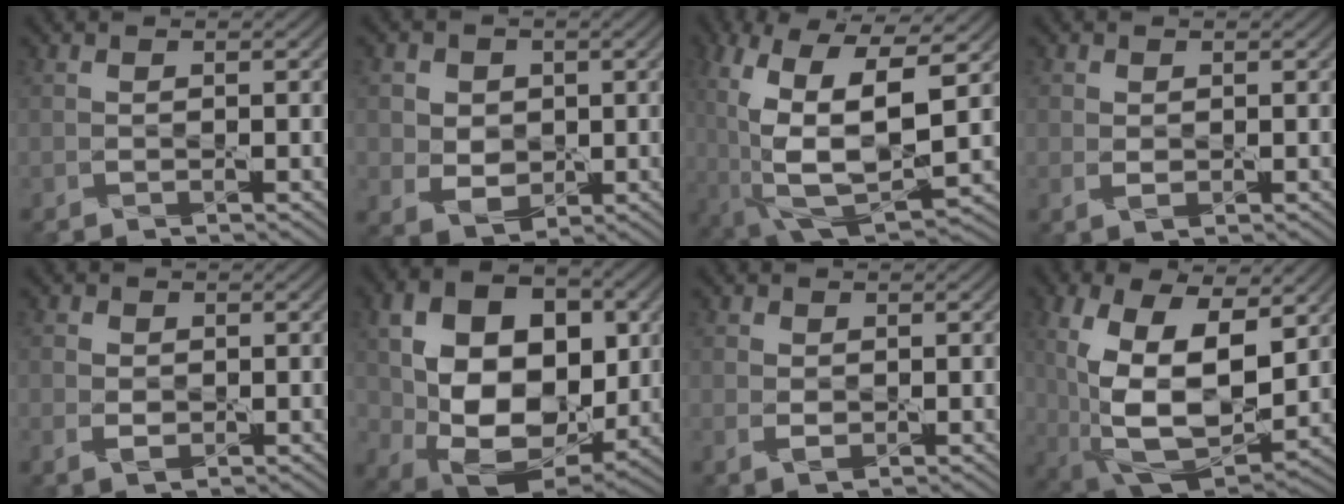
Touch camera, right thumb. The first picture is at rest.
{"total": 6.0, "force": [1.4, 5.2, 2.5], "torque": [-0.083, -0.003, 0.027]}
{"total": 15.9, "force": [1.0, 7.8, 13.8], "torque": [-0.290, -0.023, 0.029]}
{"total": 1.4, "force": [0.1, 1.0, 0.9], "torque": [-0.021, -0.003, 0.006]}
{"total": 2.6, "force": [-0.2, 2.1, 1.5], "torque": [-0.035, -0.006, -0.002]}
{"total": 16.2, "force": [1.5, 11.4, 11.4], "torque": [-0.204, -0.006, 0.037]}
{"total": 1.8, "force": [0.0, 1.4, 1.2], "torque": [-0.028, -0.003, 0.003]}
{"total": 15.4, "force": [3.0, 8.9, 12.2], "torque": [-0.247, -0.009, 0.059]}